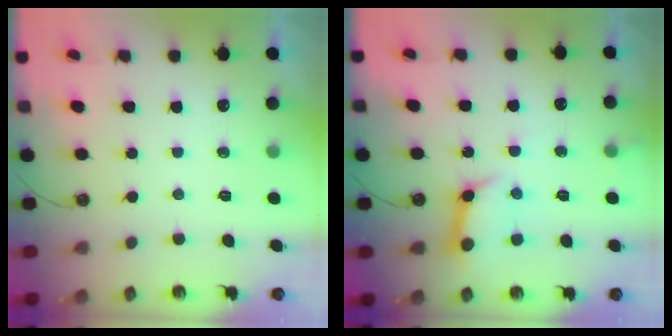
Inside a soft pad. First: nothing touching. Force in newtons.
{"total": 10.1, "press": 10.1, "slide": 1.2}